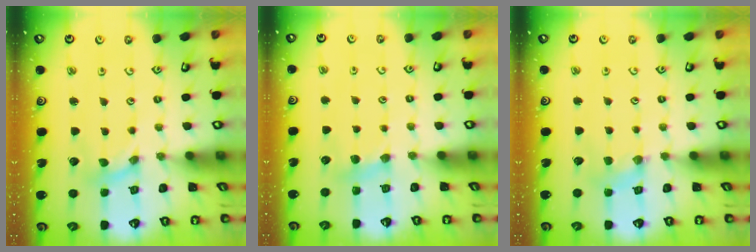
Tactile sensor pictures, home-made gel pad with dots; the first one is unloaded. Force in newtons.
{"total": 4.4, "press": 4.3, "slide": 0.6}
{"total": 2.3, "press": 2.3, "slide": 0.3}